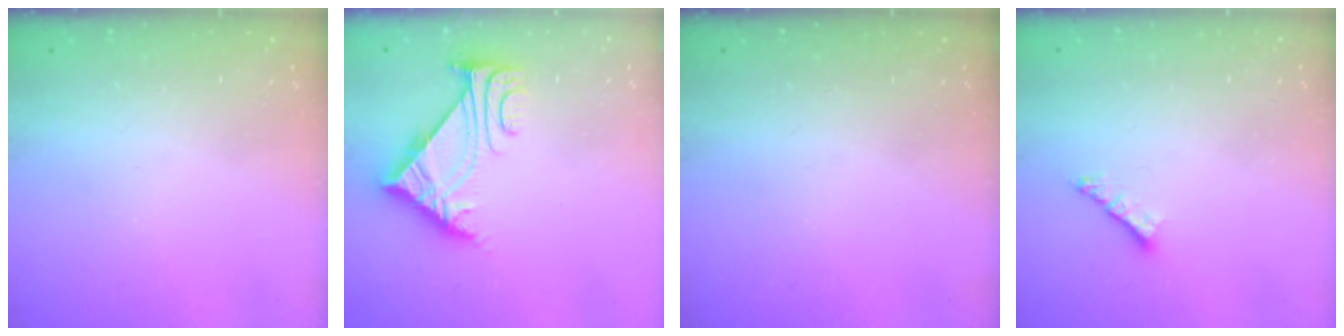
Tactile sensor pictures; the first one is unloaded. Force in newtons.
{"total": 7.2, "press": 7.2, "slide": 1.1}
{"total": 0.0}
{"total": 1.2, "press": 1.2, "slide": 0.3}